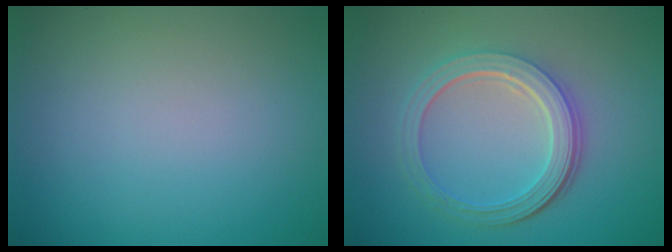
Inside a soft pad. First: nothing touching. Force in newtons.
{"total": 5.1, "press": 3.7, "slide": 3.5}